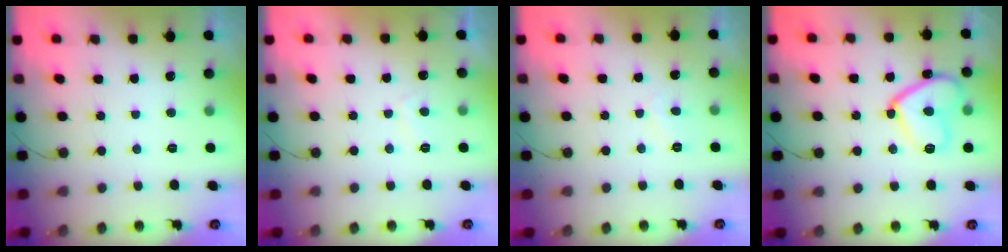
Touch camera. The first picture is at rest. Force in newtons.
{"total": 1.8, "press": 1.6, "slide": 0.6}
{"total": 3.0, "press": 2.9, "slide": 0.3}
{"total": 12.8, "press": 12.7, "slide": 1.1}